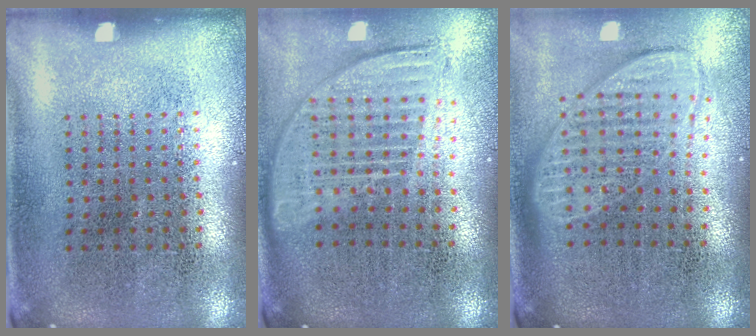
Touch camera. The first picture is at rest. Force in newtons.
{"total": 1.8, "press": 1.5, "slide": 1.0}
{"total": 1.9, "press": 1.5, "slide": 1.2}